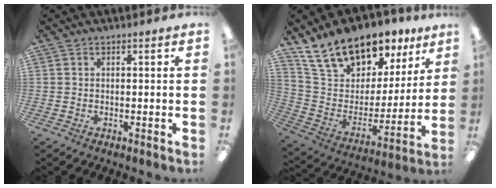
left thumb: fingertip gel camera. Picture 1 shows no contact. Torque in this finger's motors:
{"motor_torque": [0.47, 0.49, 1.51, -1.26, 0.18]}